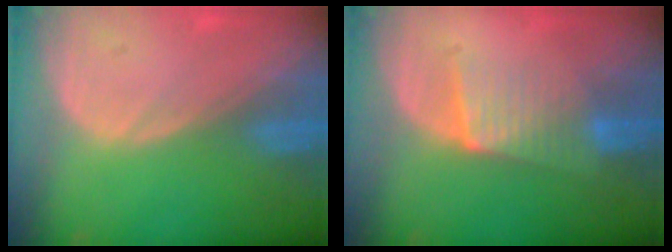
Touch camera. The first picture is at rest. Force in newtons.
{"total": 5.8, "press": 5.5, "slide": 1.7}